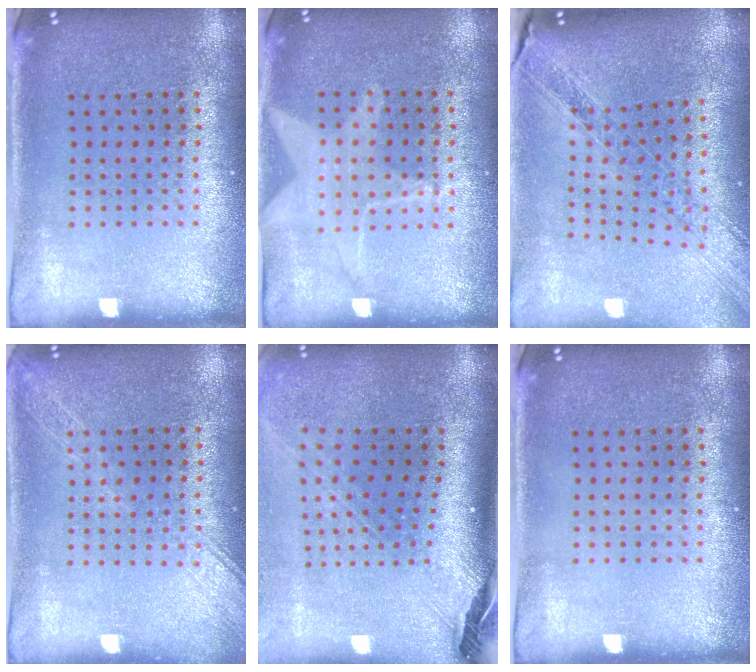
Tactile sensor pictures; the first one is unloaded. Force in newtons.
{"total": 1.4, "press": 1.4, "slide": 0.5}
{"total": 1.4, "press": 1.3, "slide": 0.5}
{"total": 1.6, "press": 1.5, "slide": 0.2}
{"total": 2.9, "press": 2.1, "slide": 2.0}
{"total": 0.0}